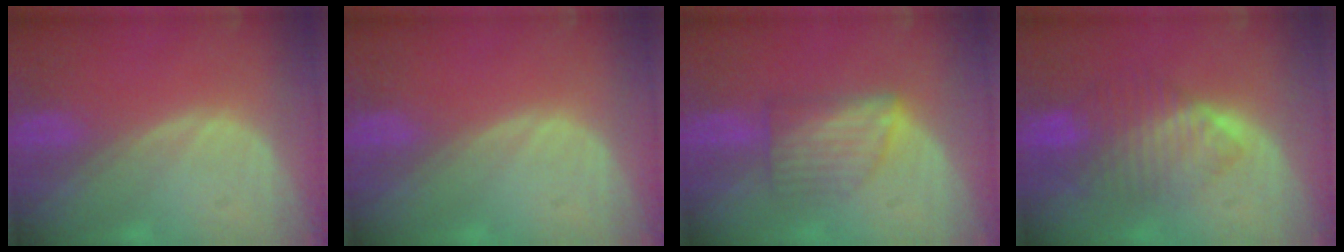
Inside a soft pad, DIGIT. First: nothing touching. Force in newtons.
{"total": 0.0}
{"total": 5.9, "press": 5.6, "slide": 1.8}
{"total": 7.8, "press": 7.4, "slide": 2.3}